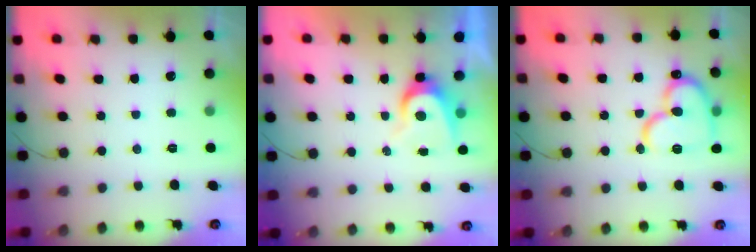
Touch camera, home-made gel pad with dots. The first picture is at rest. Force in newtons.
{"total": 6.1, "press": 6.1, "slide": 0.5}
{"total": 17.3, "press": 17.1, "slide": 2.2}